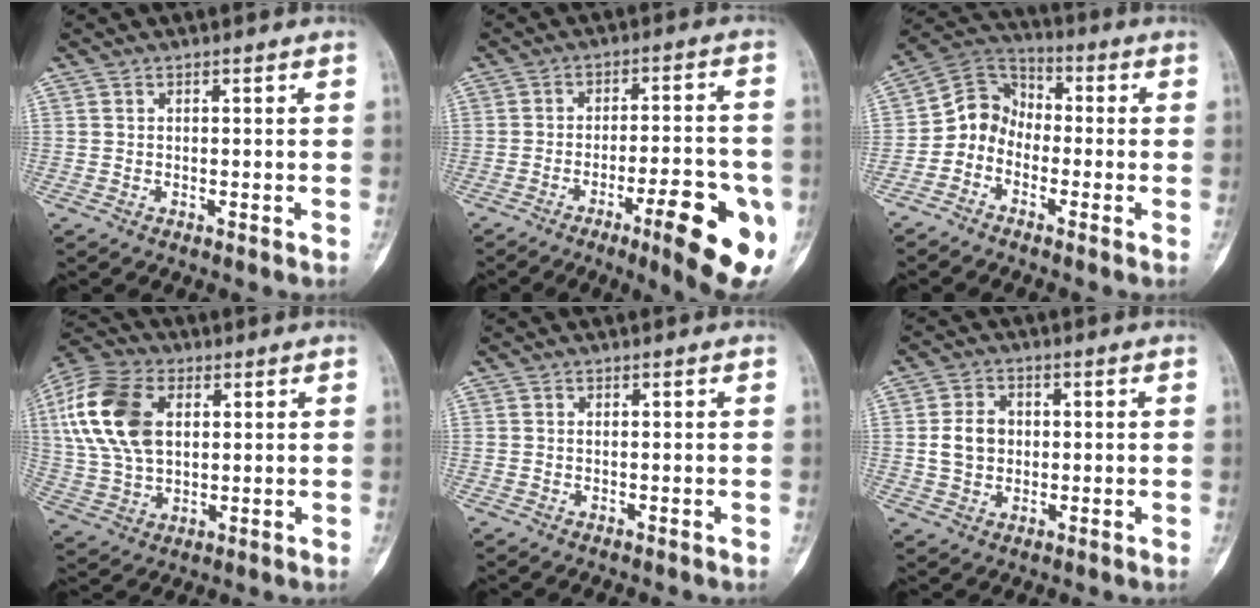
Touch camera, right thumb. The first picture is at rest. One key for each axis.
{"total": 15.4, "fx": -6.2, "fy": 3.5, "fz": 13.6, "tx": -0.166, "ty": 0.014, "tz": -0.080}
{"total": 7.7, "fx": -2.9, "fy": 6.5, "fz": 3.0, "tx": -0.034, "ty": 0.054, "tz": -0.073}
{"total": 16.8, "fx": 4.0, "fy": 10.6, "fz": 12.4, "tx": -0.256, "ty": 0.008, "tz": 0.074}
{"total": 0.0}
{"total": 6.1, "fx": 0.3, "fy": 4.9, "fz": 3.7, "tx": -0.053, "ty": 0.006, "tz": 0.006}